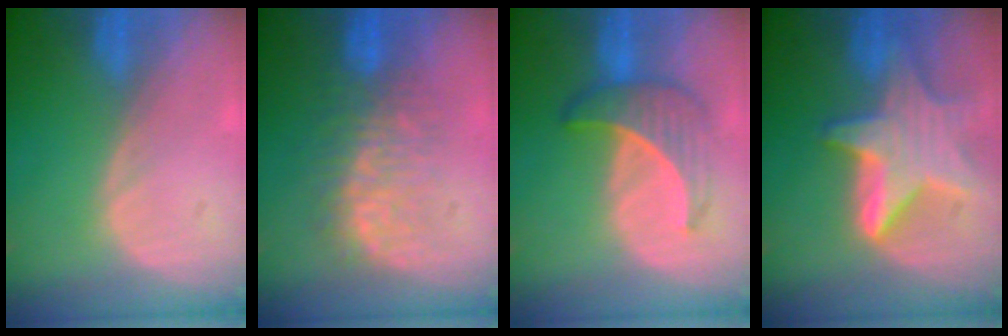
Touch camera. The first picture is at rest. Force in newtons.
{"total": 7.8, "press": 7.7, "slide": 1.3}
{"total": 6.2, "press": 5.9, "slide": 1.7}
{"total": 9.5, "press": 9.5, "slide": 0.6}